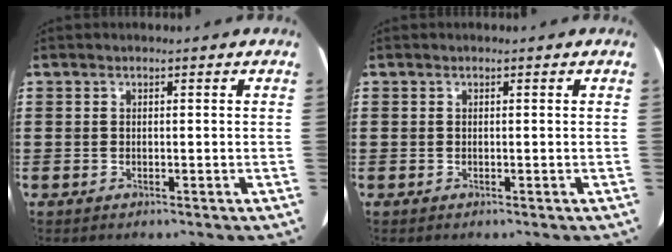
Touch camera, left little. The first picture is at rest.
{"total": 0.0}